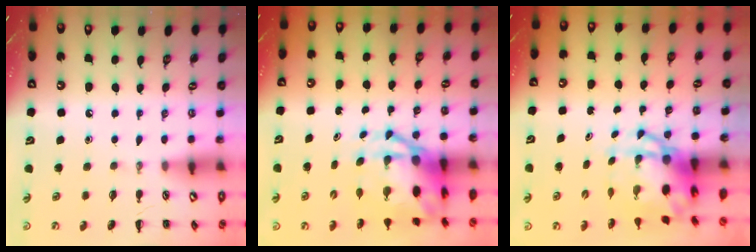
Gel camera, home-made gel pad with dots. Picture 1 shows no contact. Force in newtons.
{"total": 8.8, "press": 8.4, "slide": 2.4}
{"total": 7.2, "press": 7.0, "slide": 1.9}